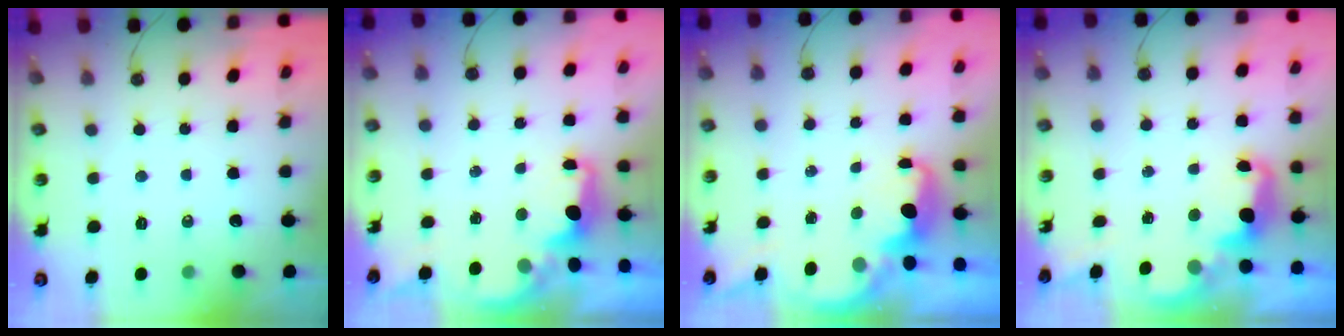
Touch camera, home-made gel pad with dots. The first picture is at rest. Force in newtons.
{"total": 1.8, "press": 1.6, "slide": 0.8}
{"total": 2.5, "press": 2.4, "slide": 0.7}
{"total": 2.7, "press": 2.6, "slide": 0.7}